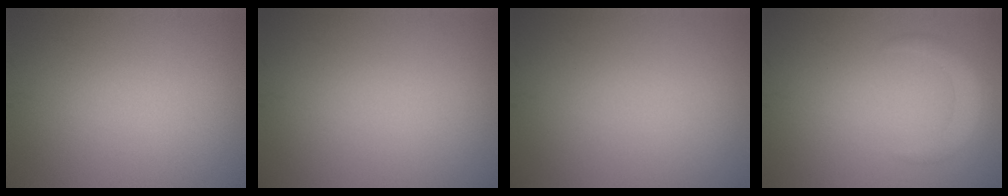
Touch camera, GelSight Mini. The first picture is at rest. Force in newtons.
{"total": 0.0}
{"total": 0.0}
{"total": 2.2, "press": 2.2, "slide": 0.1}